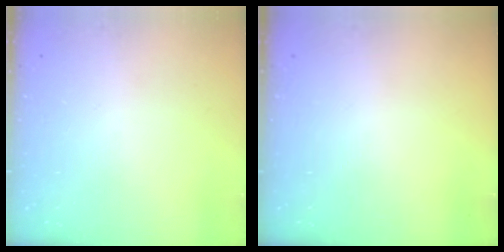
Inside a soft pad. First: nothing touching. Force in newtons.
{"total": 0.0}